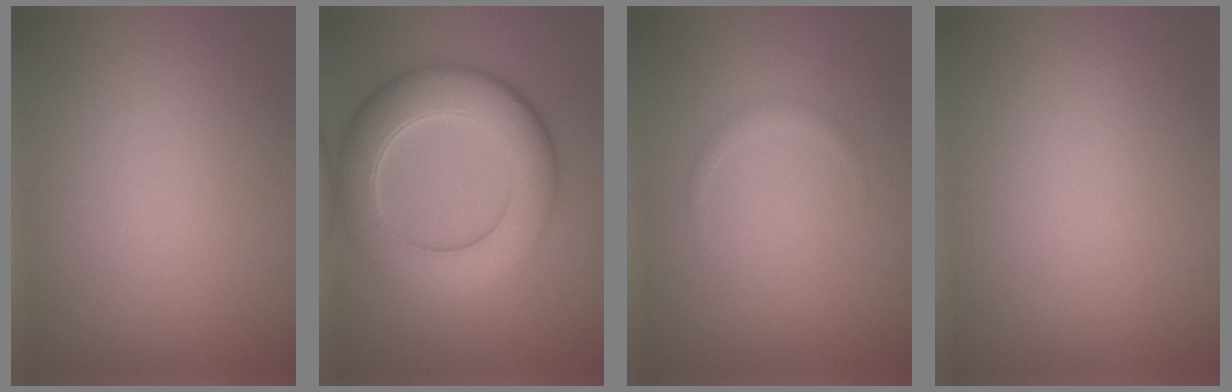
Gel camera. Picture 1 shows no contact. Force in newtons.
{"total": 8.8, "press": 8.8, "slide": 0.8}
{"total": 0.8, "press": 0.8, "slide": 0.0}
{"total": 0.0}